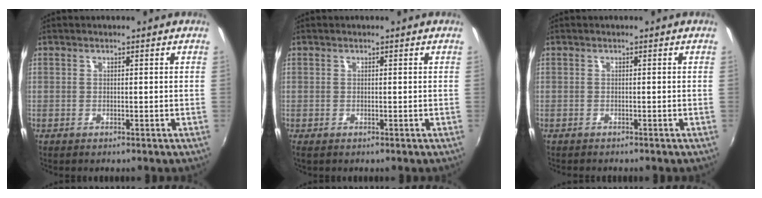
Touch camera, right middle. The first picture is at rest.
{"total": 0.0}
{"total": 0.9, "force": [-0.8, 0.1, 0.2], "torque": [-0.005, -0.004, -0.013]}